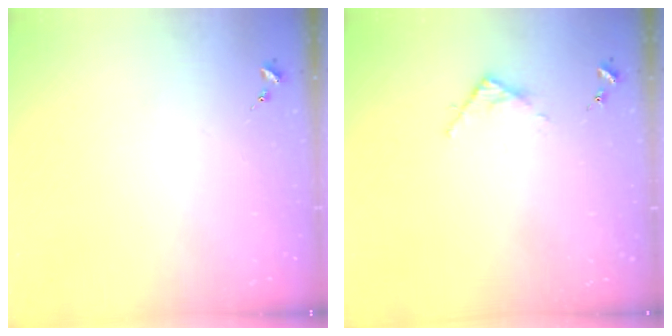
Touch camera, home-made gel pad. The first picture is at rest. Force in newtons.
{"total": 2.8, "press": 2.8, "slide": 0.4}